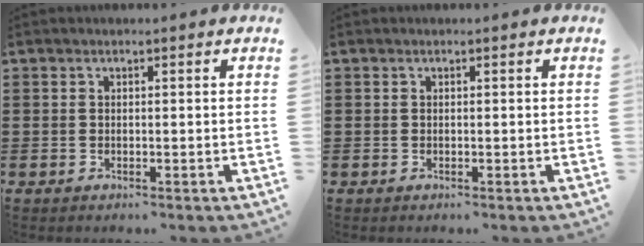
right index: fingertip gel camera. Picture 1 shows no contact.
{"total": 0.0}